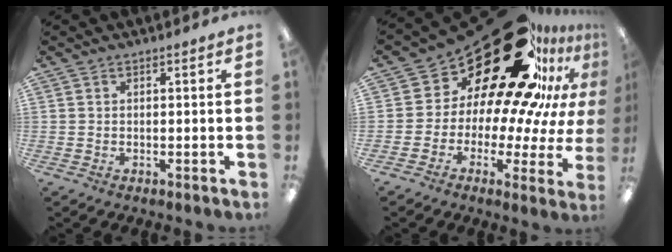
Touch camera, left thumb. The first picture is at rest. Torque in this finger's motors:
{"motor_torque": [1.26, 3.75, 1.43, -1.34, 0.09]}